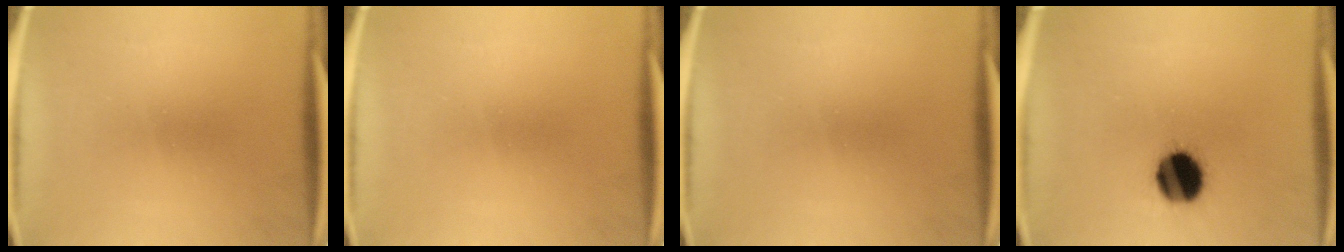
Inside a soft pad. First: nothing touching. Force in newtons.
{"total": 0.0}
{"total": 0.0}
{"total": 12.7}